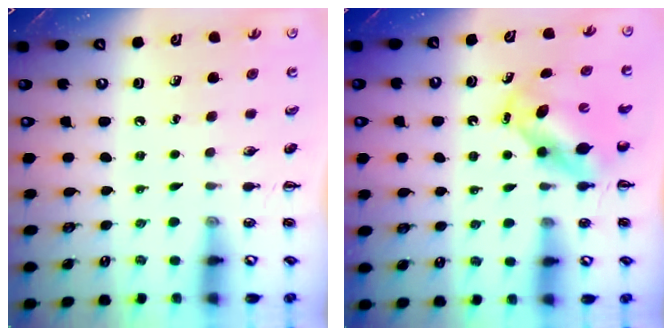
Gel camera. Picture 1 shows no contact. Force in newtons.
{"total": 5.6, "press": 5.5, "slide": 1.1}